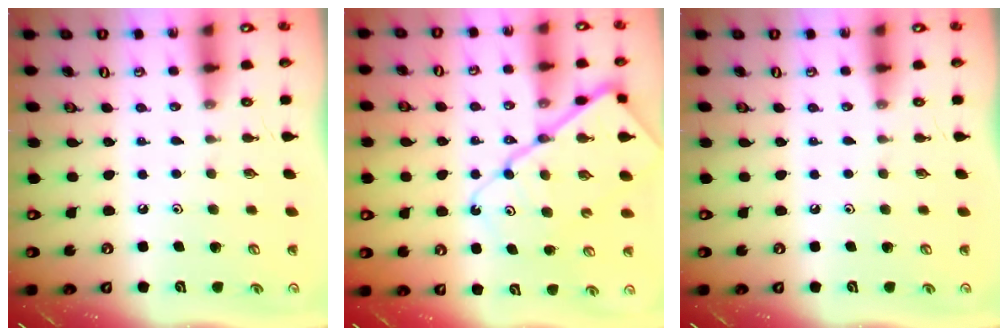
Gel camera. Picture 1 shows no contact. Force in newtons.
{"total": 16.1, "press": 16.0, "slide": 1.7}
{"total": 0.0}